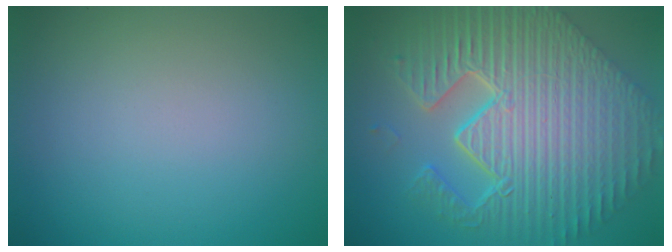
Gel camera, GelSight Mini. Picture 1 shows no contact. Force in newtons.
{"total": 12.0, "press": 7.8, "slide": 9.1}